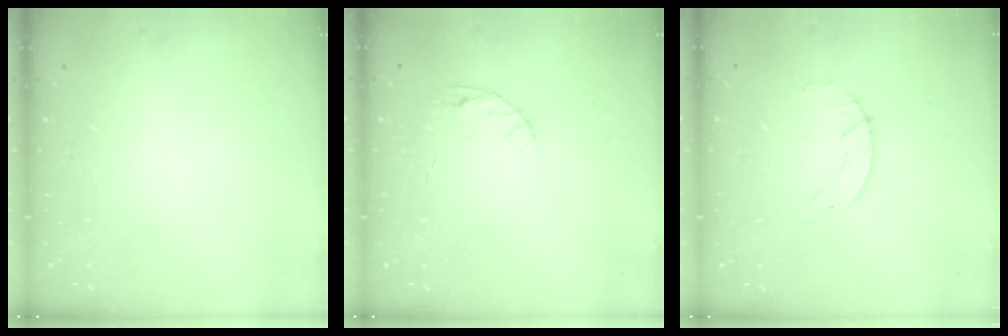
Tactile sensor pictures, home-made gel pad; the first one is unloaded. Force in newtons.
{"total": 5.3, "press": 5.3, "slide": 0.6}
{"total": 2.1, "press": 2.1, "slide": 0.3}